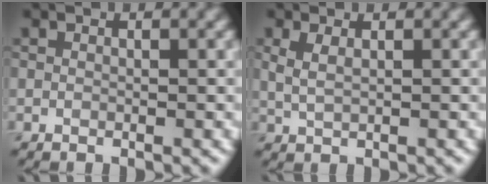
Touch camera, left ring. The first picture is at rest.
{"total": 1.6, "force": [0.7, 0.6, 1.3], "torque": [-0.031, -0.001, 0.017]}